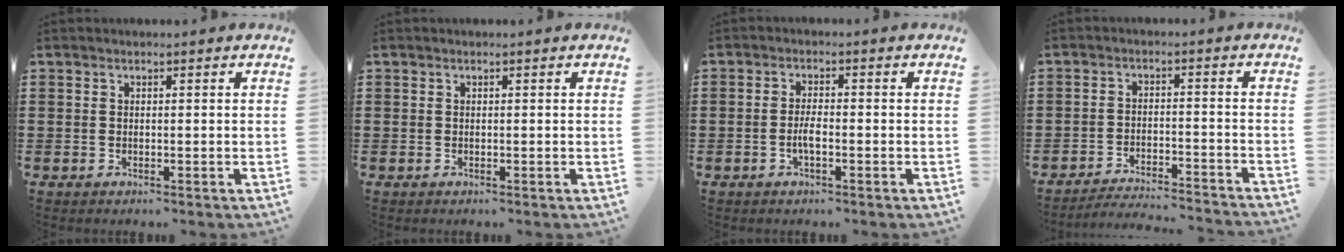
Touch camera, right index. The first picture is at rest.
{"total": 0.0}
{"total": 2.7, "force": [-0.8, 0.7, 2.5], "torque": [-0.059, -0.004, -0.018]}
{"total": 3.4, "force": [-3.4, -0.1, 0.7], "torque": [-0.017, 0.000, -0.071]}